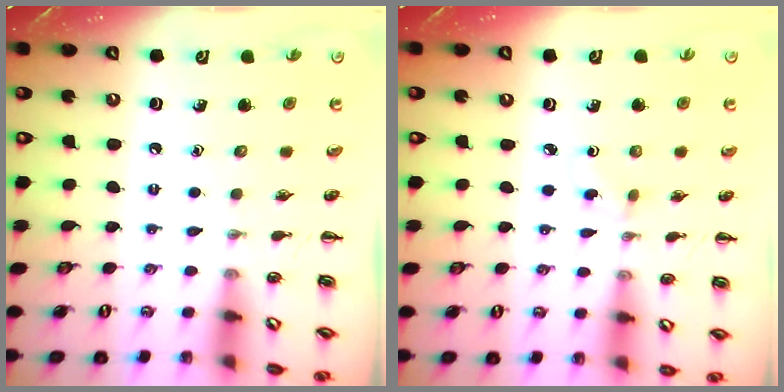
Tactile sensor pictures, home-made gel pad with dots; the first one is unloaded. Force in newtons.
{"total": 1.8, "press": 1.6, "slide": 0.8}